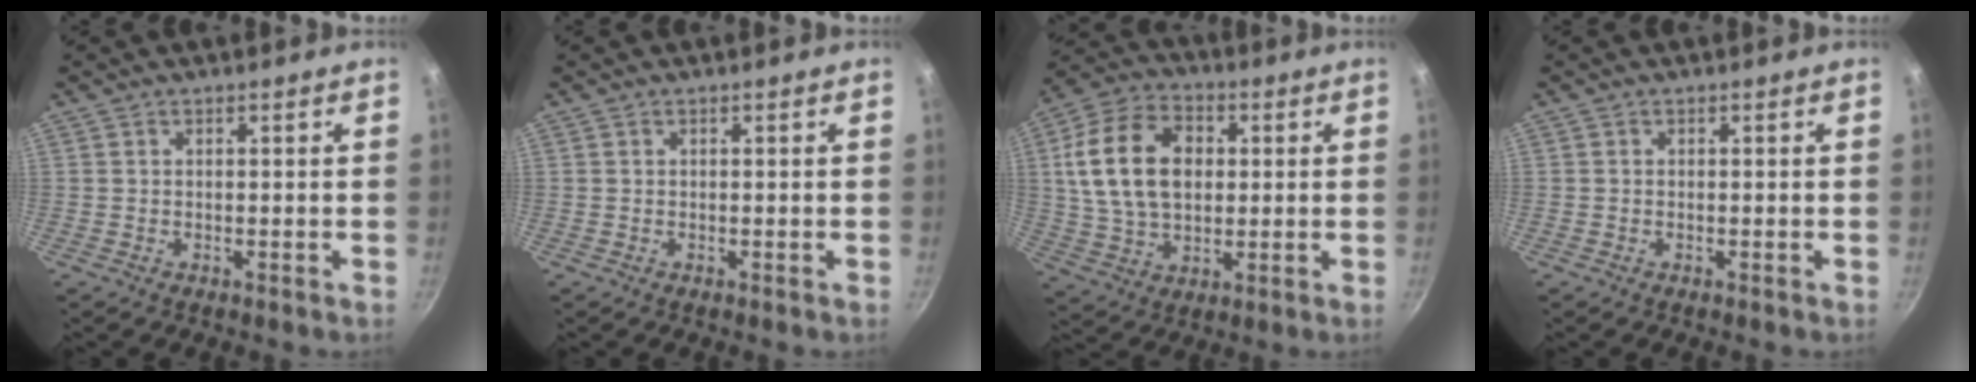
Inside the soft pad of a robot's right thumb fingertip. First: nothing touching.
{"total": 0.0}
{"total": 17.3, "force": [2.8, 12.0, 12.2], "torque": [-0.206, 0.010, 0.047]}
{"total": 0.0}